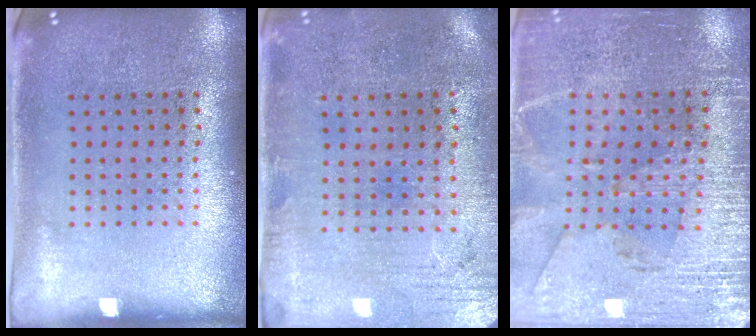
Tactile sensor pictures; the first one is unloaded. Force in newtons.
{"total": 0.5, "press": 0.2, "slide": 0.5}
{"total": 3.1, "press": 2.9, "slide": 1.1}